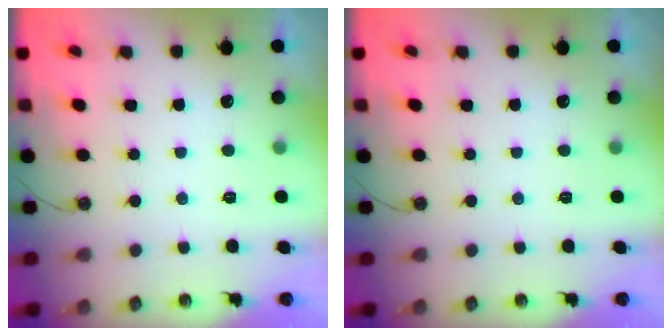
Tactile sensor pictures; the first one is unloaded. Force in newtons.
{"total": 0.0}